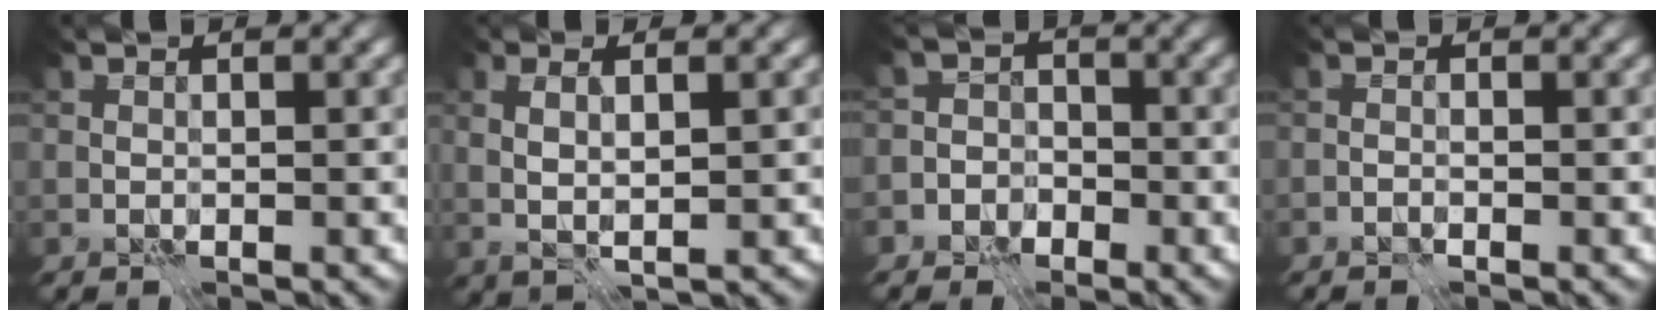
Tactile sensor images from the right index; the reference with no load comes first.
{"total": 2.4, "force": [0.8, 0.4, 2.3], "torque": [-0.049, 0.002, 0.018]}
{"total": 4.4, "force": [-2.6, 3.5, 0.4], "torque": [0.025, 0.000, -0.069]}
{"total": 0.6, "force": [-0.6, 0.0, 0.0], "torque": [0.007, 0.010, -0.012]}